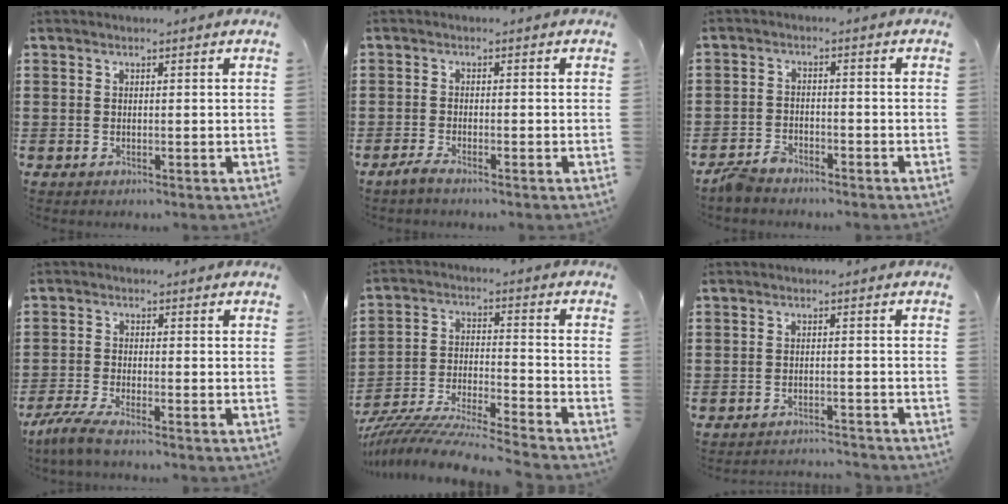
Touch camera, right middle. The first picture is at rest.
{"total": 1.8, "force": [-1.5, 0.2, 0.9], "torque": [-0.024, 0.000, -0.032]}
{"total": 3.1, "force": [-2.9, 0.9, 0.8], "torque": [-0.033, -0.001, -0.063]}
{"total": 3.8, "force": [-3.2, 0.3, 2.0], "torque": [-0.056, -0.010, -0.066]}
{"total": 8.8, "force": [-8.6, -0.2, 2.0], "torque": [-0.040, 0.001, -0.173]}
{"total": 2.3, "force": [-2.3, 0.1, 0.0], "torque": [-0.007, 0.002, -0.050]}